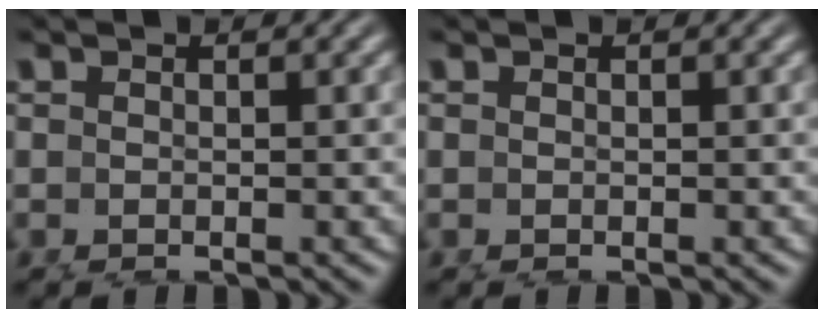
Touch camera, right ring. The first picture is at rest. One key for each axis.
{"total": 0.0}